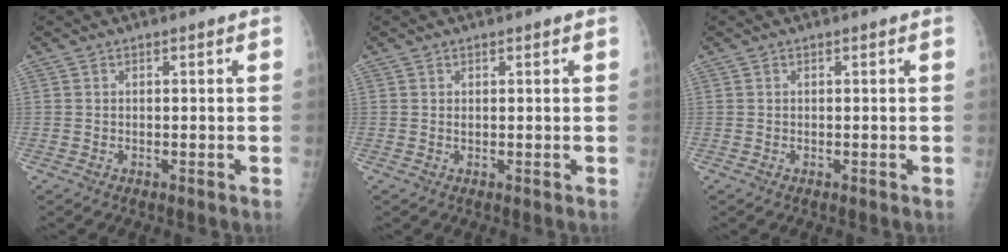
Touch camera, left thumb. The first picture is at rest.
{"total": 0.5, "force": [0.4, 0.3, 0.2], "torque": [-0.003, -0.003, 0.005]}
{"total": 0.0}